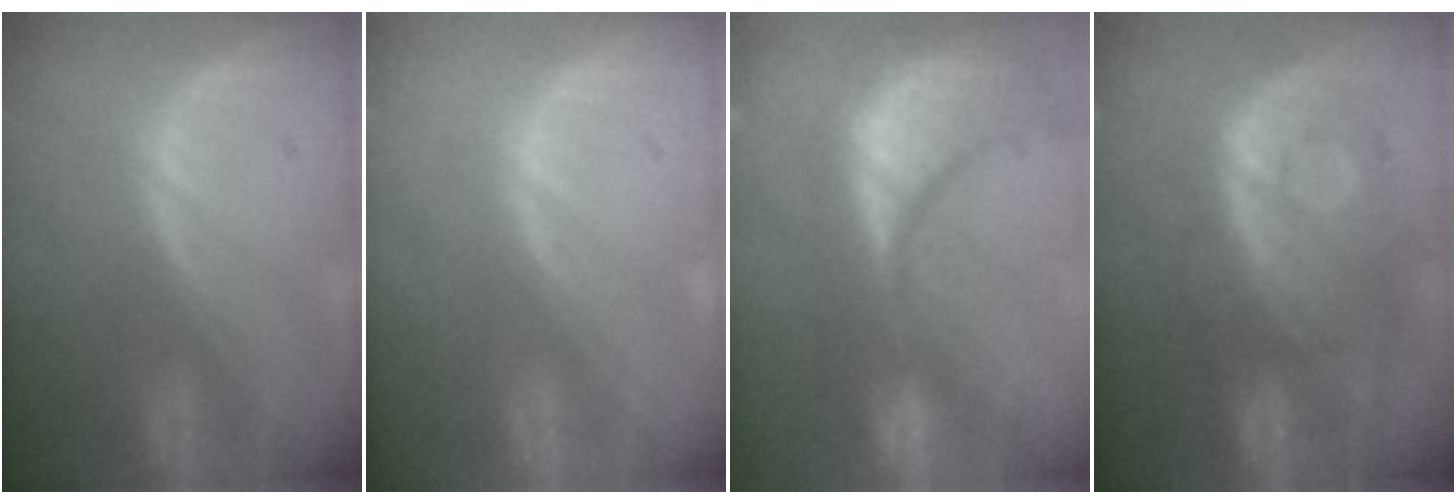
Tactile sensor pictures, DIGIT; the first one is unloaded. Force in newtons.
{"total": 0.0}
{"total": 15.4, "press": 12.1, "slide": 9.6}
{"total": 10.5, "press": 9.4, "slide": 4.7}